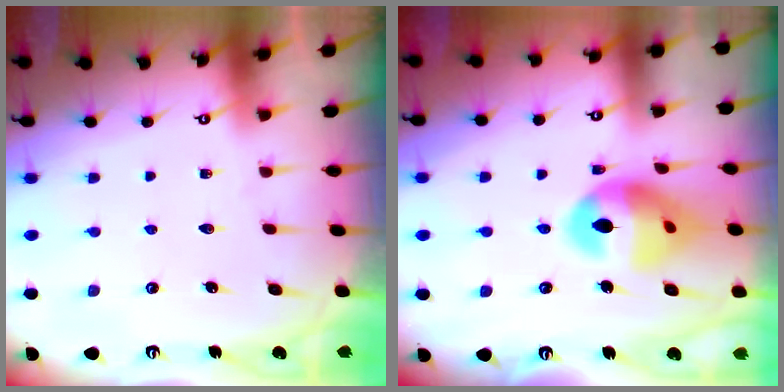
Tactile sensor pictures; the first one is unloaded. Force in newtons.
{"total": 15.0, "press": 14.9, "slide": 1.9}